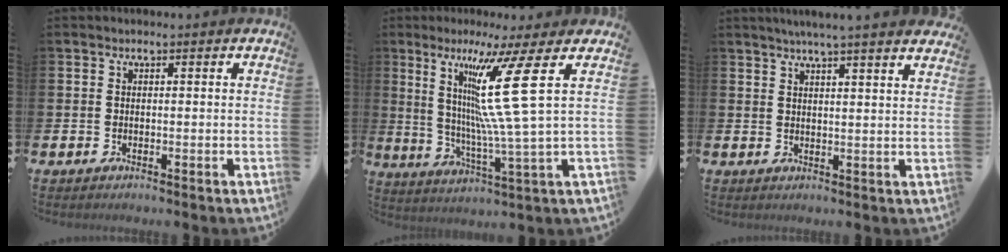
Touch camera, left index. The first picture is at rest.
{"total": 14.1, "force": [5.0, -0.6, 13.1], "torque": [-0.256, -0.017, 0.067]}
{"total": 4.5, "force": [4.3, -1.0, 1.1], "torque": [-0.029, -0.019, 0.075]}